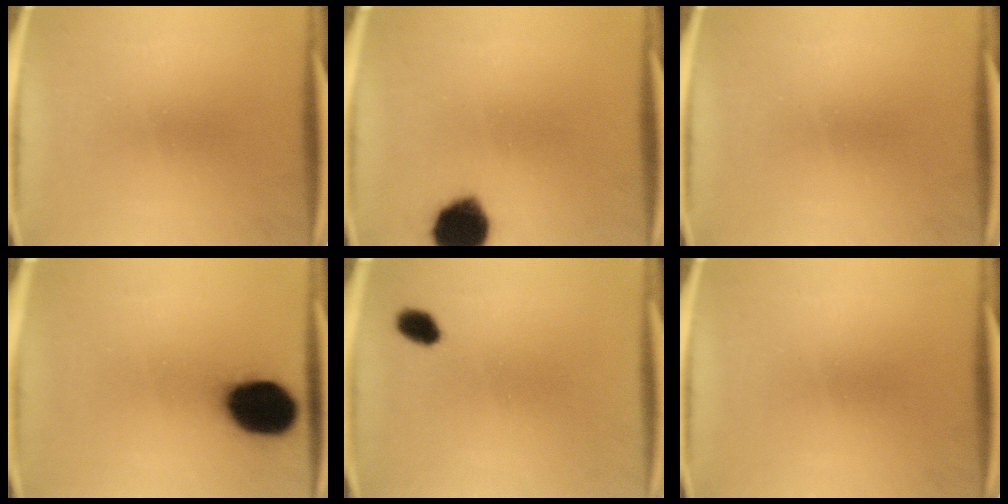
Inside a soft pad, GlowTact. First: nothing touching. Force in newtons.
{"total": 13.1}
{"total": 0.0}
{"total": 17.9}
{"total": 3.2}
{"total": 0.0}